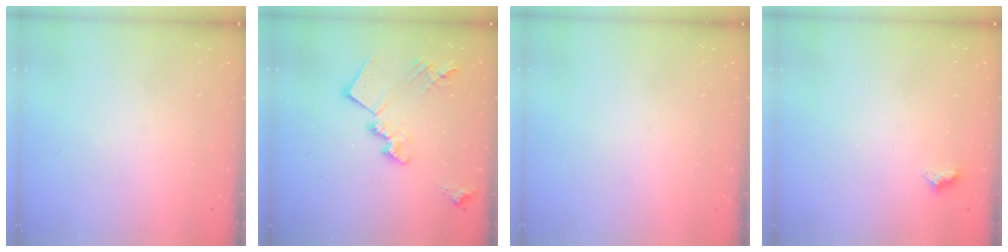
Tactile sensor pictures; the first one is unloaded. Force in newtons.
{"total": 17.6, "press": 17.6, "slide": 1.2}
{"total": 0.0}
{"total": 5.1, "press": 5.0, "slide": 0.6}